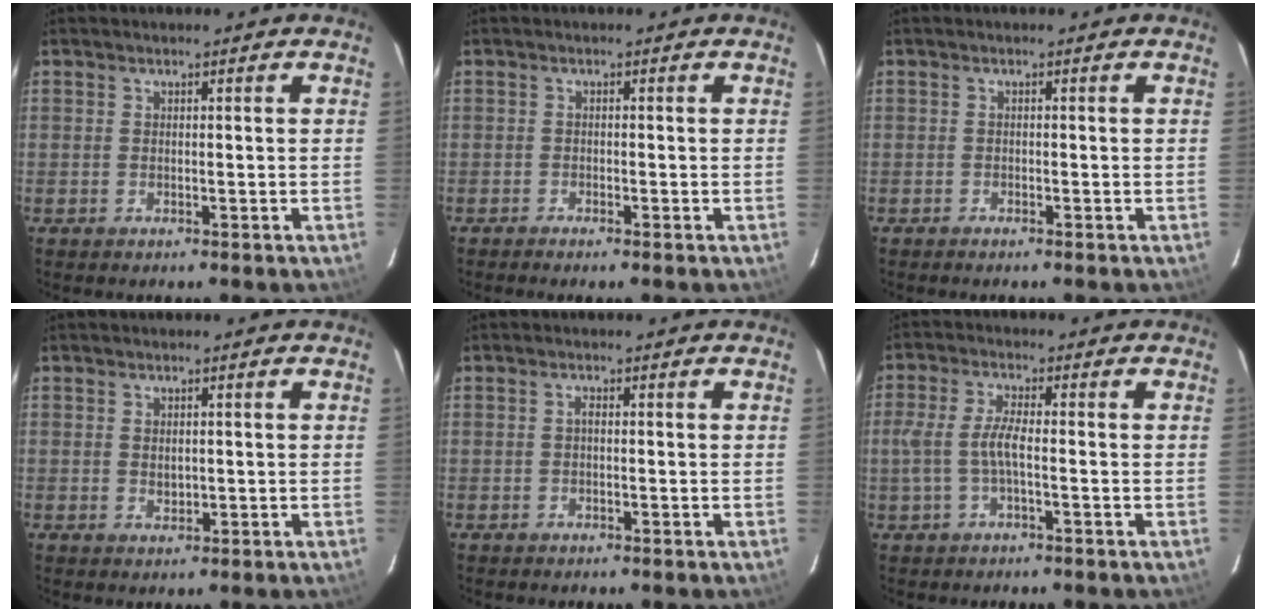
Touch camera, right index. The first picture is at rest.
{"total": 1.0, "force": [-0.9, 0.0, 0.5], "torque": [-0.015, -0.001, -0.017]}
{"total": 0.6, "force": [-0.5, 0.0, 0.2], "torque": [-0.004, -0.001, -0.011]}
{"total": 1.6, "force": [0.1, 1.2, 1.0], "torque": [-0.013, 0.000, 0.005]}
{"total": 0.6, "force": [-0.1, 0.2, 0.5], "torque": [-0.010, 0.004, -0.004]}
{"total": 5.1, "force": [-1.1, 1.0, 4.9], "torque": [-0.107, 0.003, -0.018]}